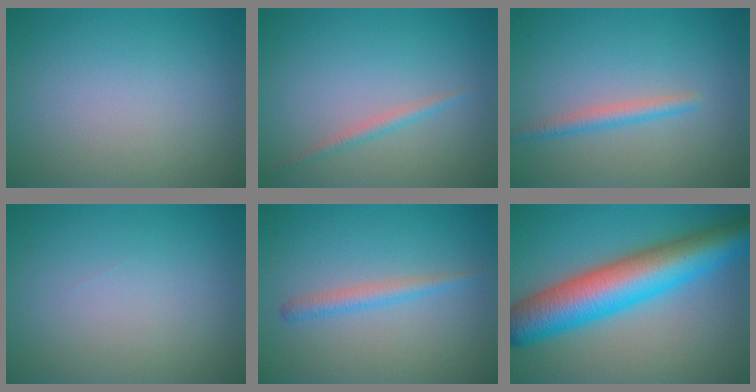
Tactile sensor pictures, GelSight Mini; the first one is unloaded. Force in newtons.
{"total": 1.2, "press": 1.2, "slide": 0.1}
{"total": 1.8, "press": 1.8, "slide": 0.1}
{"total": 0.0}
{"total": 1.7, "press": 1.7, "slide": 0.0}
{"total": 11.1, "press": 11.1, "slide": 0.2}